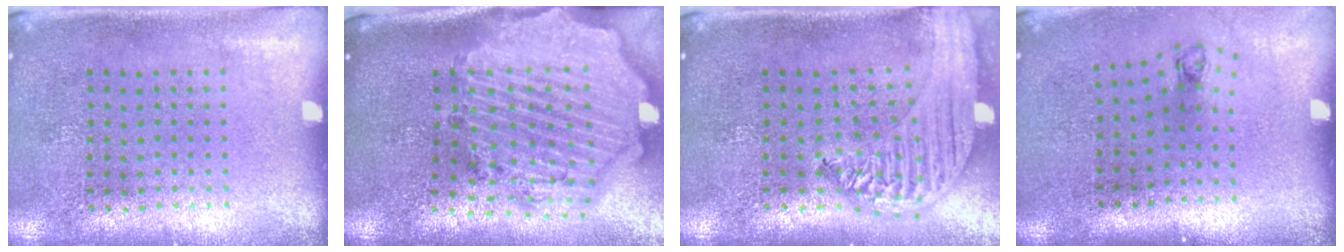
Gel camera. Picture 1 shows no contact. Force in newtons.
{"total": 3.9, "press": 3.2, "slide": 2.3}
{"total": 2.4, "press": 2.1, "slide": 1.1}
{"total": 0.7, "press": 0.3, "slide": 0.6}